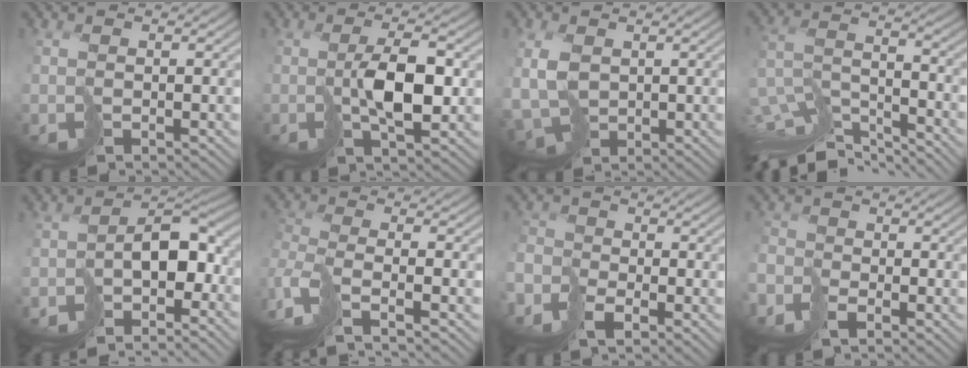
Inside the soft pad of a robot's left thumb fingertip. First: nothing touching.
{"total": 4.7, "force": [0.9, 1.7, 4.4], "torque": [-0.087, 0.004, 0.023]}
{"total": 5.6, "force": [0.4, 3.8, 4.1], "torque": [-0.112, -0.005, 0.007]}
{"total": 12.8, "force": [-11.5, 3.0, 4.8], "torque": [-0.102, -0.007, -0.176]}
{"total": 6.7, "force": [-3.5, 3.5, 4.5], "torque": [-0.055, -0.009, -0.062]}
{"total": 8.4, "force": [-6.2, 1.4, 5.5], "torque": [-0.145, -0.012, -0.102]}
{"total": 5.2, "force": [-3.5, 3.1, 2.3], "torque": [-0.046, -0.013, -0.068]}
{"total": 3.3, "force": [-2.7, 1.6, 0.9], "torque": [-0.020, -0.004, -0.057]}